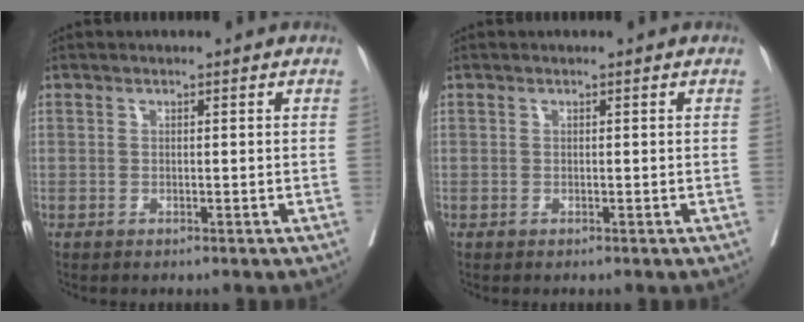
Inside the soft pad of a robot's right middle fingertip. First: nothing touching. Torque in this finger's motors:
{"motor_torque": [-0.16, -0.16, -0.01, -0.01]}